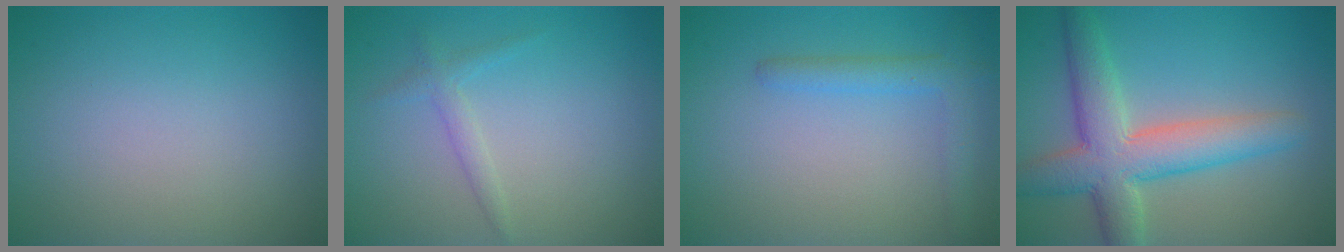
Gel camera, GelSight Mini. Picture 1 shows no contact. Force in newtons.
{"total": 1.3, "press": 1.3, "slide": 0.1}
{"total": 2.4, "press": 2.4, "slide": 0.2}
{"total": 7.0, "press": 7.0, "slide": 0.4}